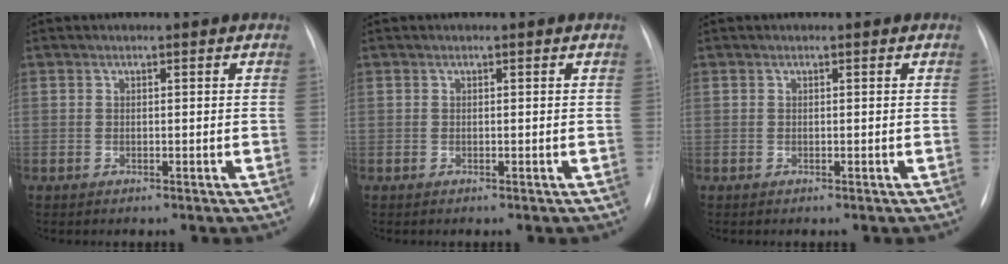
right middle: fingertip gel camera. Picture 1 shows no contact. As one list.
[{"total": 0.0}, {"total": 0.0}]